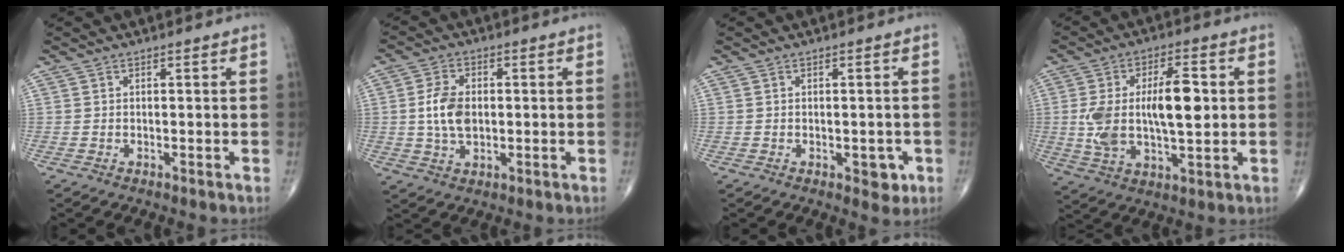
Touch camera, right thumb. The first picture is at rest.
{"total": 7.1, "force": [0.1, 4.5, 5.5], "torque": [-0.100, 0.003, 0.002]}
{"total": 3.2, "force": [-1.0, 1.9, 2.4], "torque": [-0.008, 0.001, -0.009]}
{"total": 14.7, "force": [1.2, 6.5, 13.1], "torque": [-0.238, 0.009, 0.027]}